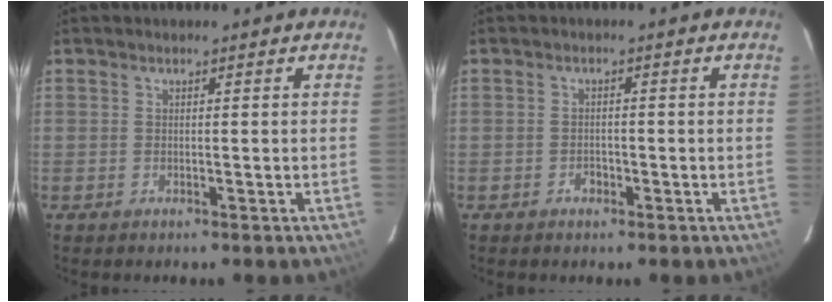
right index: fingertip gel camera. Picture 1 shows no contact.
{"total": 1.6, "force": [-0.9, 1.0, 0.9], "torque": [-0.013, 0.005, -0.013]}